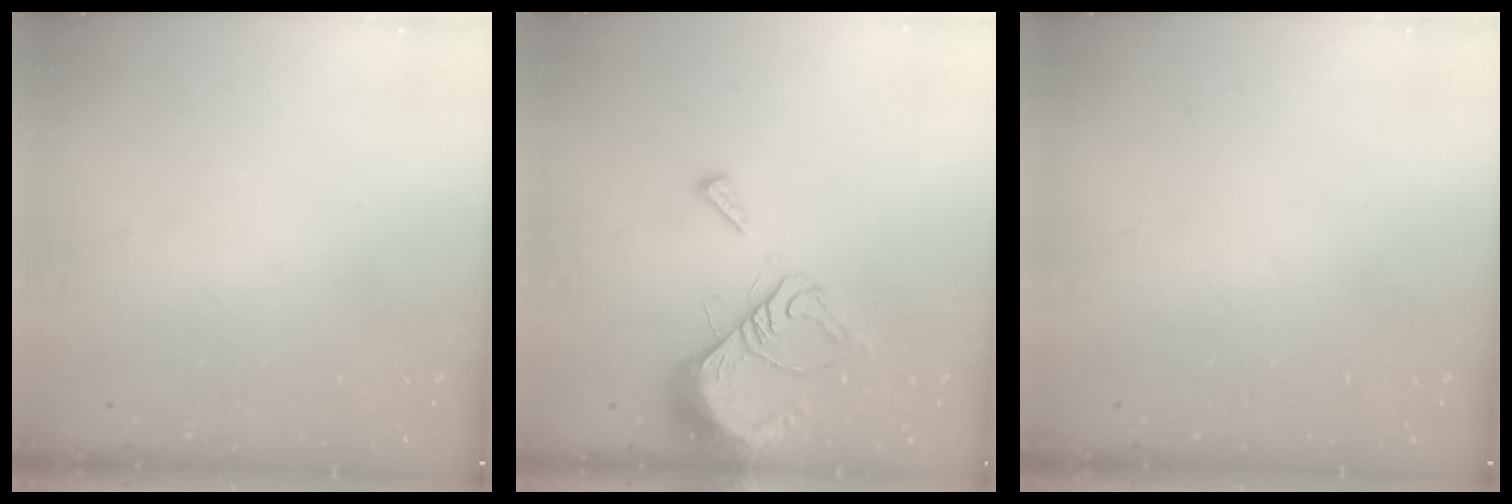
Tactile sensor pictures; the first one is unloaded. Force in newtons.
{"total": 9.5, "press": 9.4, "slide": 1.3}
{"total": 0.0}